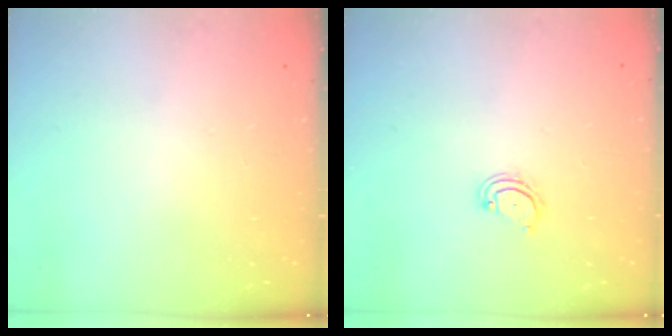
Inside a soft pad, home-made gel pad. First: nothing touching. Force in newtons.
{"total": 3.3, "press": 3.3, "slide": 0.3}